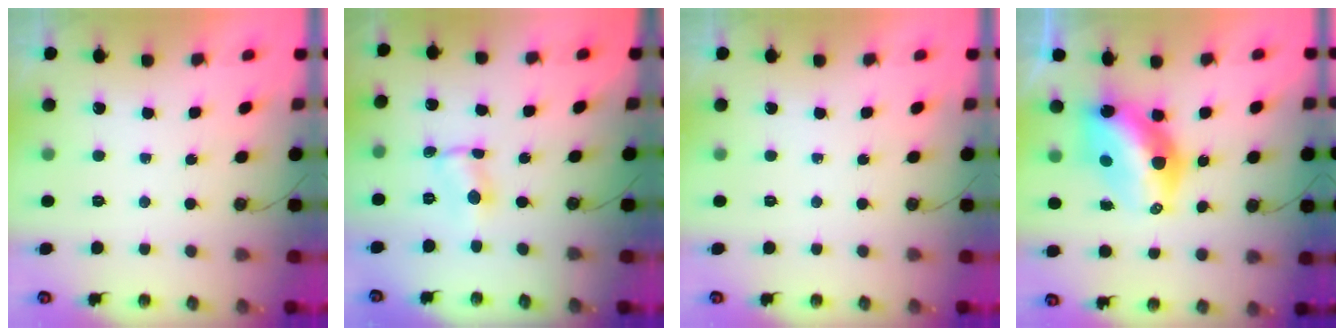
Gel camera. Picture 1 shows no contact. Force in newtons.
{"total": 0.8, "press": 0.6, "slide": 0.5}
{"total": 0.0}
{"total": 11.3, "press": 11.3, "slide": 0.9}